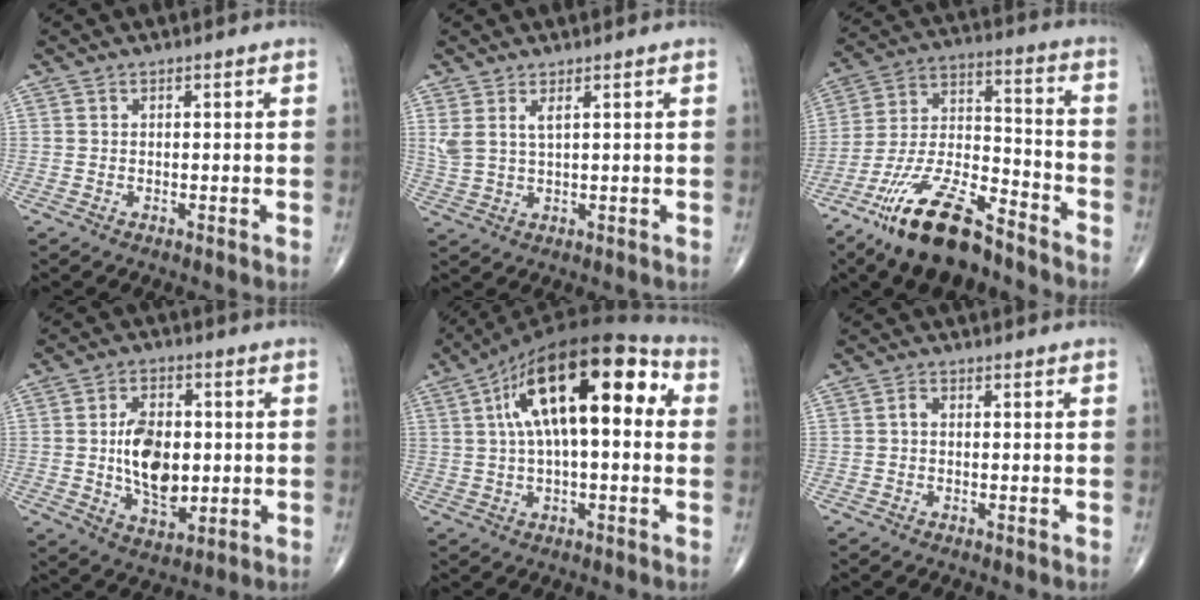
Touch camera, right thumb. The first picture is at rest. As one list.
[{"total": 3.9, "force": [1.9, 1.2, 3.2], "torque": [-0.079, -0.006, 0.047]}, {"total": 18.3, "force": [-13.0, 6.3, 11.2], "torque": [-0.211, 0.074, -0.237]}, {"total": 12.4, "force": [-0.1, 7.5, 9.8], "torque": [-0.139, -0.003, 0.004]}, {"total": 20.7, "force": [4.5, 8.7, 18.3], "torque": [-0.283, 0.040, 0.059]}, {"total": 1.1, "force": [-0.2, 0.7, 0.8], "torque": [-0.012, 0.002, -0.007]}]